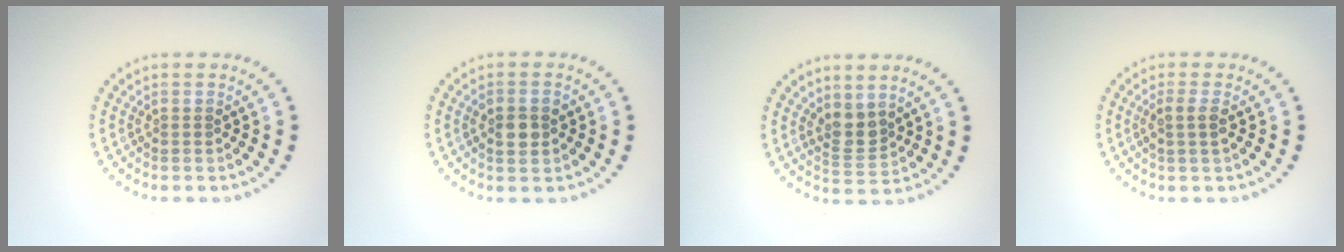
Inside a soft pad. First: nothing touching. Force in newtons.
{"total": 2.3, "press": 2.3, "slide": 0.3}
{"total": 2.2, "press": 1.8, "slide": 1.3}
{"total": 1.6, "press": 1.4, "slide": 0.8}